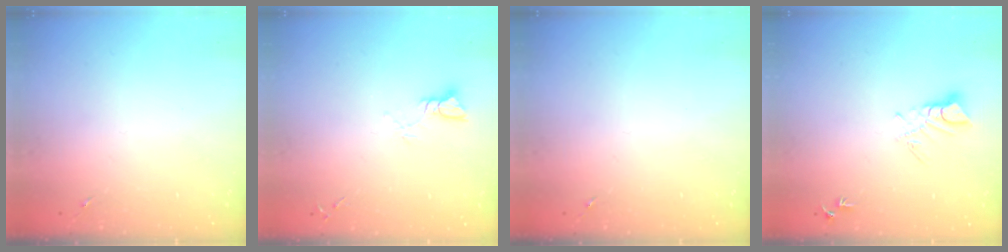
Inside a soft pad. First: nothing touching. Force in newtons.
{"total": 3.9, "press": 3.9, "slide": 0.3}
{"total": 0.0}
{"total": 5.9, "press": 5.9, "slide": 0.5}